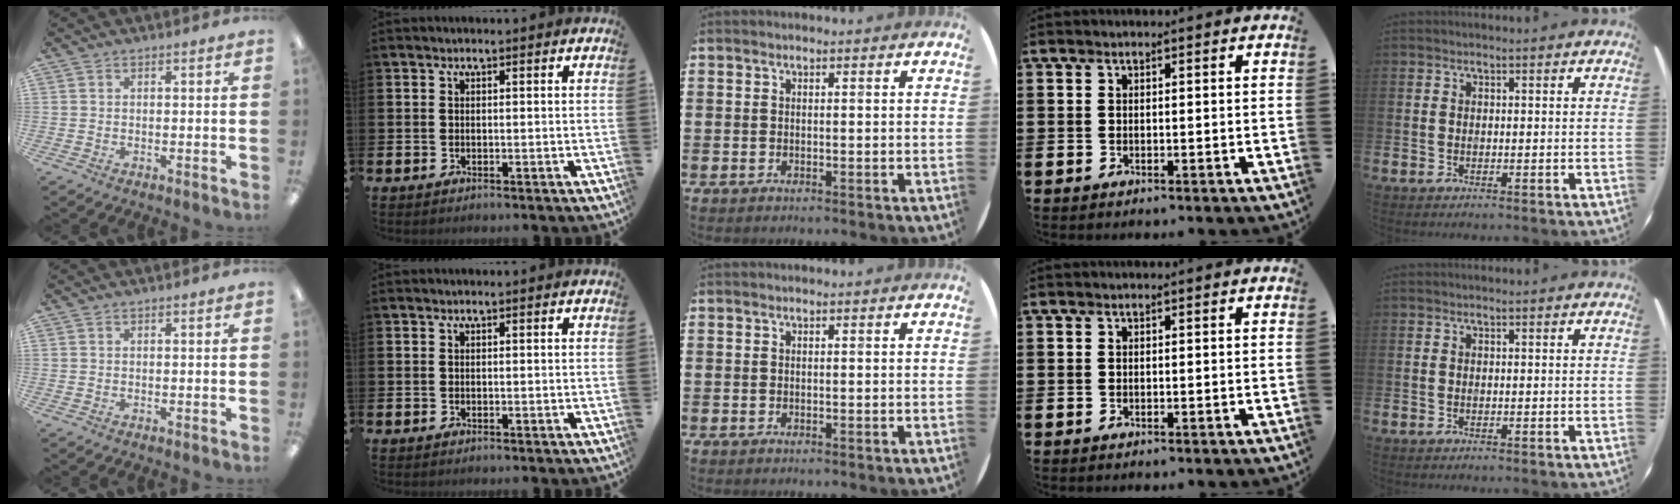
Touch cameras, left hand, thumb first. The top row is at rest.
{}